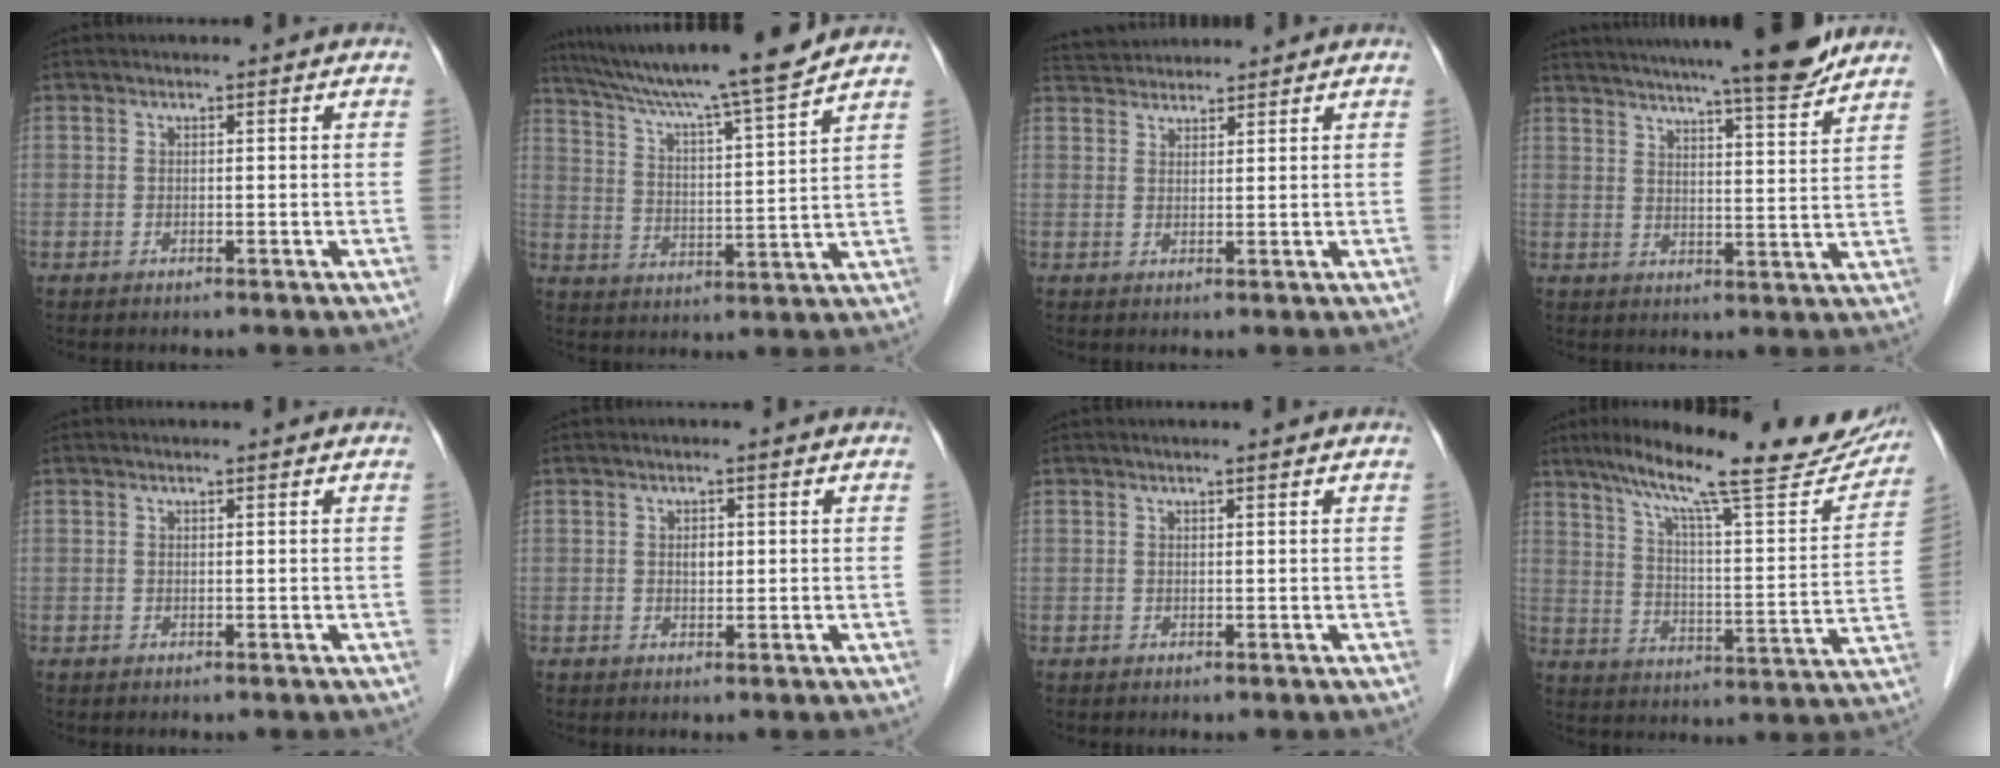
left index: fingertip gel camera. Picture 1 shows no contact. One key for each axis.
{"total": 16.3, "fx": 14.3, "fy": -1.4, "fz": 7.7, "tx": -0.135, "ty": -0.004, "tz": 0.223}
{"total": 4.8, "fx": 4.7, "fy": 0.8, "fz": 0.6, "tx": -0.015, "ty": 0.036, "tz": 0.086}
{"total": 15.8, "fx": 13.9, "fy": 0.1, "fz": 7.6, "tx": -0.119, "ty": -0.003, "tz": 0.189}
{"total": 0.0}
{"total": 1.4, "fx": 0.2, "fy": 0.8, "fz": 1.1, "tx": -0.017, "ty": 0.001, "tz": 0.004}
{"total": 0.9, "fx": 0.7, "fy": -0.1, "fz": 0.5, "tx": -0.009, "ty": 0.005, "tz": 0.015}
{"total": 24.0, "fx": 20.3, "fy": 2.9, "fz": 12.5, "tx": -0.196, "ty": -0.016, "tz": 0.278}